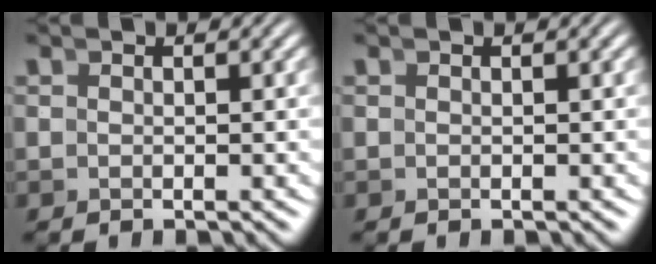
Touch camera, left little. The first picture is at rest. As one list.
[{"total": 0.0}]